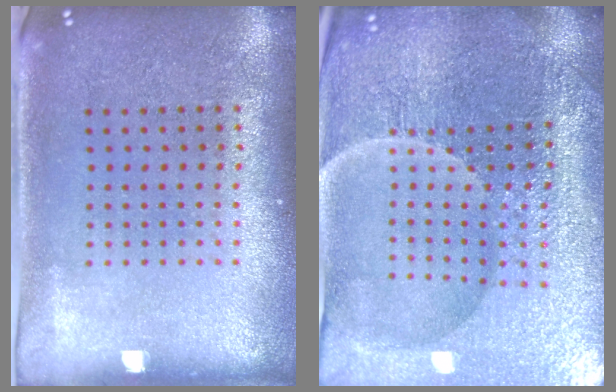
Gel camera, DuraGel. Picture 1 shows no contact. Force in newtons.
{"total": 5.2, "press": 5.0, "slide": 1.5}